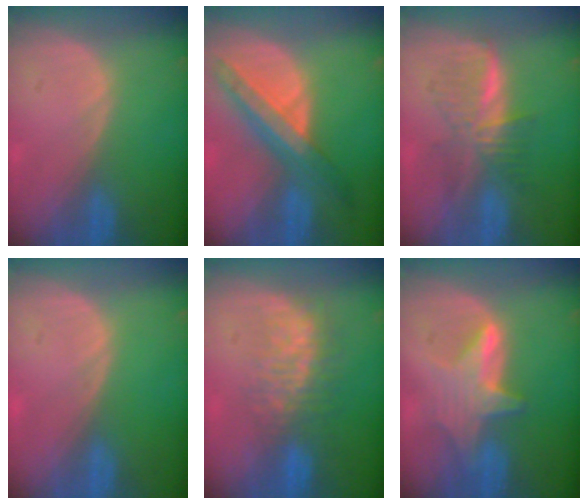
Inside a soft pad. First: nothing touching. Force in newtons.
{"total": 8.6, "press": 7.5, "slide": 4.2}
{"total": 6.0, "press": 6.0, "slide": 0.1}
{"total": 0.0}
{"total": 7.7, "press": 7.1, "slide": 3.1}
{"total": 6.6, "press": 6.2, "slide": 2.1}